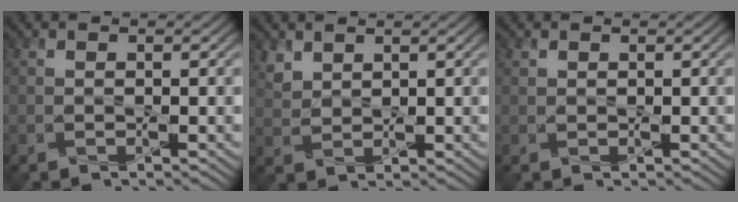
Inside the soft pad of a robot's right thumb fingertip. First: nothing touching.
{"total": 2.4, "force": [1.8, 1.3, 0.9], "torque": [-0.028, -0.001, 0.045]}
{"total": 0.5, "force": [0.4, 0.4, 0.1], "torque": [-0.004, -0.002, 0.010]}